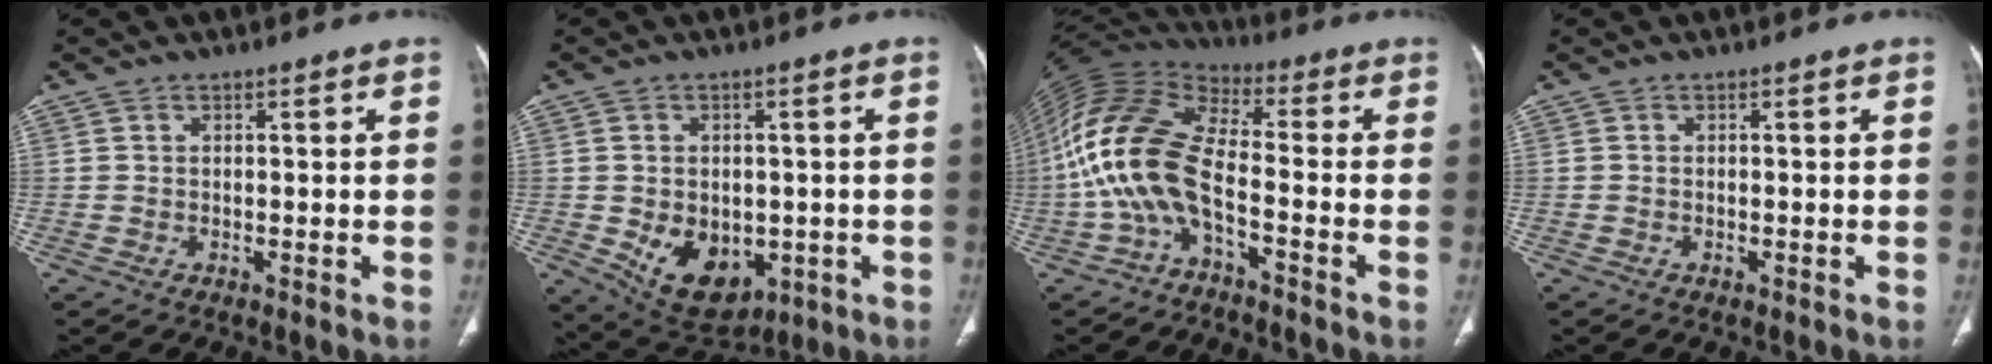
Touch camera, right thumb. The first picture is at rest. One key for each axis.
{"total": 11.9, "fx": -2.8, "fy": 8.2, "fz": 8.1, "tx": -0.096, "ty": -0.004, "tz": -0.020}
{"total": 14.3, "fx": -4.3, "fy": 6.3, "fz": 12.1, "tx": -0.264, "ty": 0.060, "tz": -0.096}
{"total": 0.0}